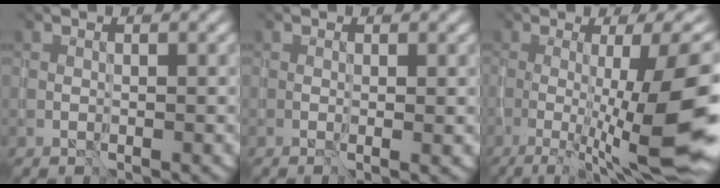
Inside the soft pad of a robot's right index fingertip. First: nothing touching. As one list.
[{"total": 1.2, "force": [0.0, 0.4, 1.2], "torque": [-0.015, 0.000, 0.003]}, {"total": 12.4, "force": [-2.7, 2.1, 11.9], "torque": [-0.170, -0.013, -0.018]}]